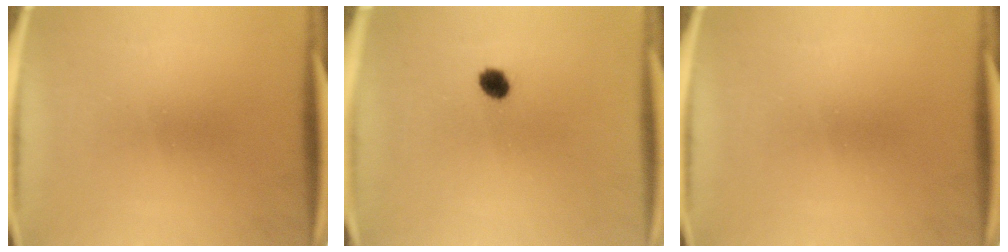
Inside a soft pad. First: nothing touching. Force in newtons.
{"total": 2.9}
{"total": 0.0}